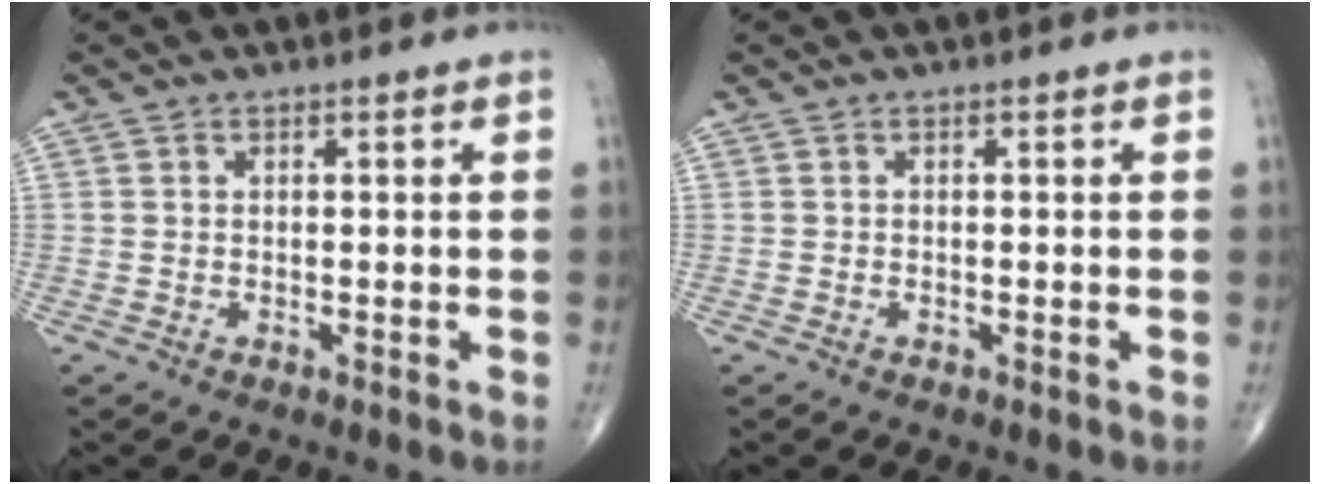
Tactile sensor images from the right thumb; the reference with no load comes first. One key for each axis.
{"total": 0.0}